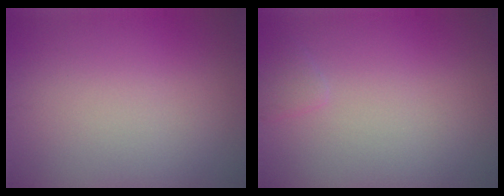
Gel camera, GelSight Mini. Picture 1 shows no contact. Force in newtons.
{"total": 0.8, "press": 0.8, "slide": 0.0}